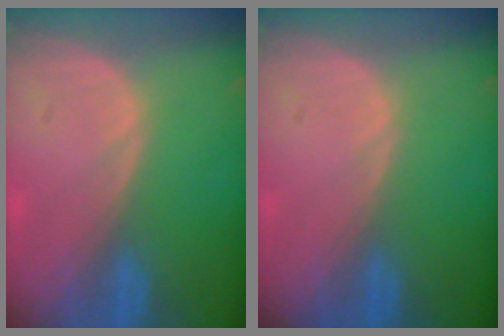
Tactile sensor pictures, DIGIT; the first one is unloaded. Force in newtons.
{"total": 0.0}